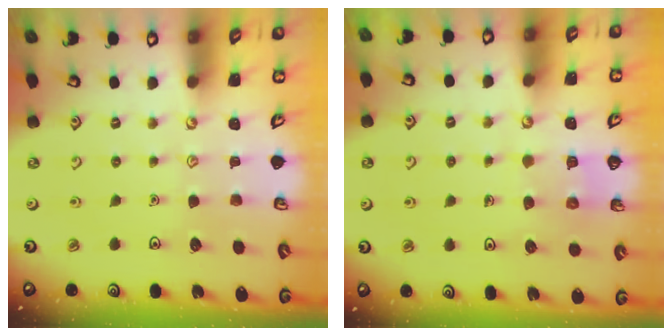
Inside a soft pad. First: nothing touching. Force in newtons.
{"total": 5.2, "press": 5.2, "slide": 0.3}